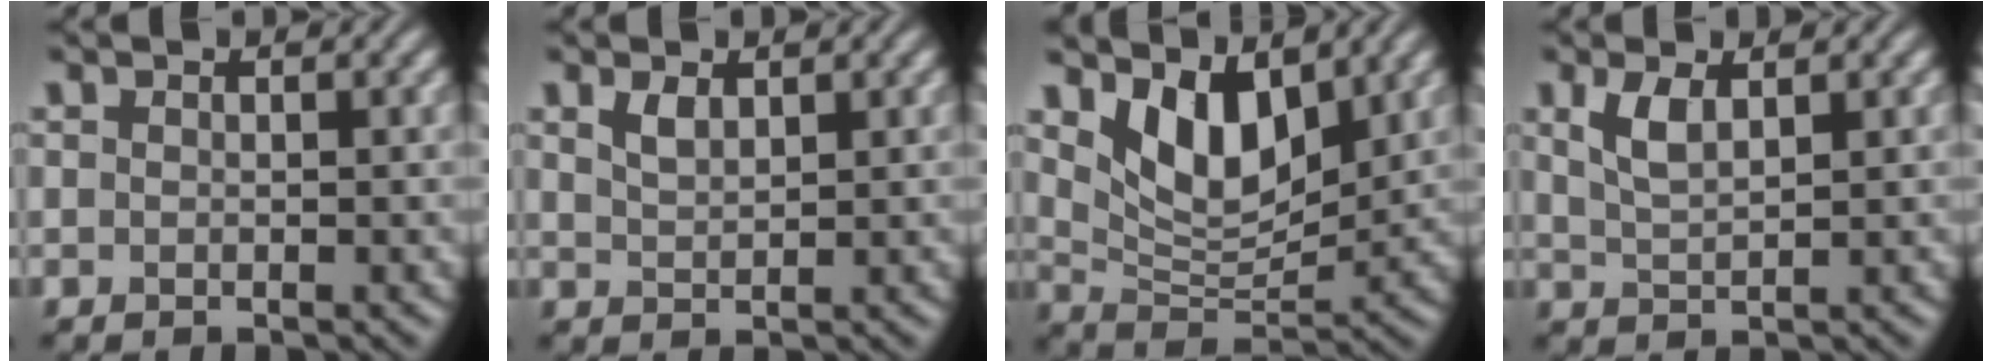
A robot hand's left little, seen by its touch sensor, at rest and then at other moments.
{"total": 1.6, "force": [1.0, 0.7, 0.9], "torque": [-0.022, 0.000, 0.024]}
{"total": 5.9, "force": [3.2, 3.0, 4.0], "torque": [-0.080, -0.017, 0.057]}
{"total": 2.6, "force": [1.3, 1.0, 2.0], "torque": [-0.047, 0.001, 0.030]}